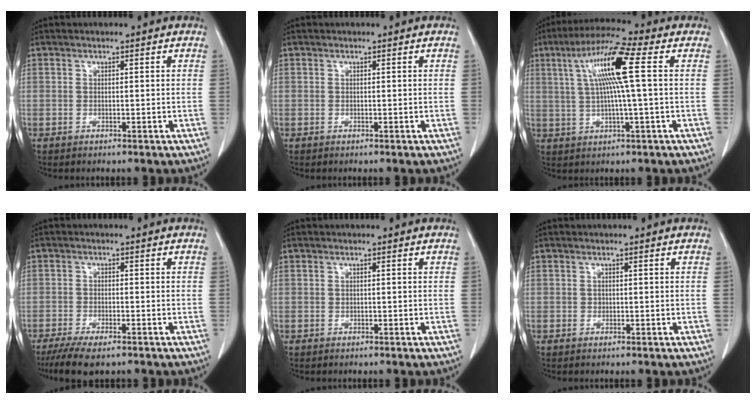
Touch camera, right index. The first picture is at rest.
{"total": 0.0}
{"total": 11.1, "force": [2.5, -0.4, 10.9], "torque": [-0.205, 0.020, 0.042]}
{"total": 7.2, "force": [-5.4, 2.0, 4.4], "torque": [-0.068, -0.014, -0.087]}
{"total": 0.0}
{"total": 0.0}